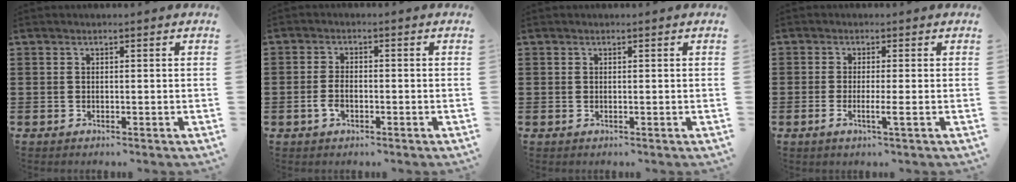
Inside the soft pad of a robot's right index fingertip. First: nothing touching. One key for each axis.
{"total": 2.7, "fx": -1.2, "fy": 1.3, "fz": 2.1, "tx": -0.055, "ty": -0.006, "tz": -0.025}
{"total": 0.0}
{"total": 2.5, "fx": -0.8, "fy": 0.0, "fz": 2.4, "tx": -0.042, "ty": -0.006, "tz": -0.015}